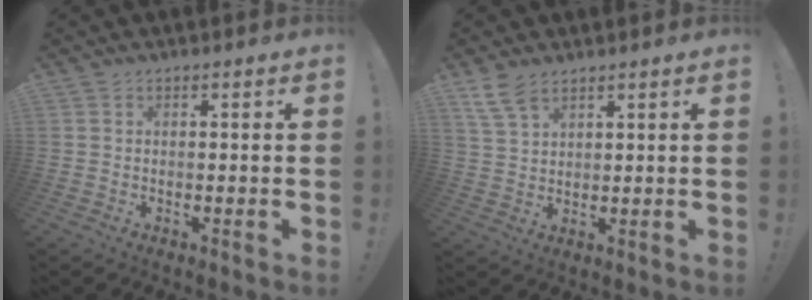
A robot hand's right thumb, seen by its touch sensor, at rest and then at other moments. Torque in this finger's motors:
{"motor_torque": [-0.23, 0.24, -0.07, 0.11, 0.10]}